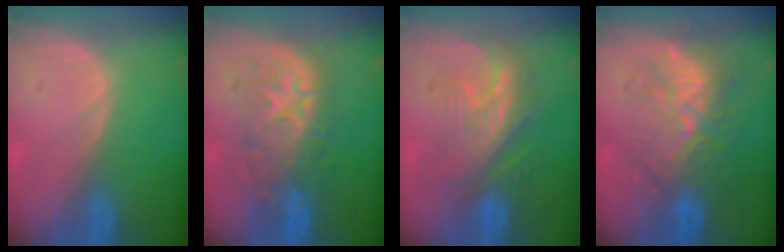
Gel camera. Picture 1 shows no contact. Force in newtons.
{"total": 9.0, "press": 8.7, "slide": 2.3}
{"total": 7.9, "press": 7.8, "slide": 1.4}
{"total": 9.2, "press": 9.0, "slide": 2.1}